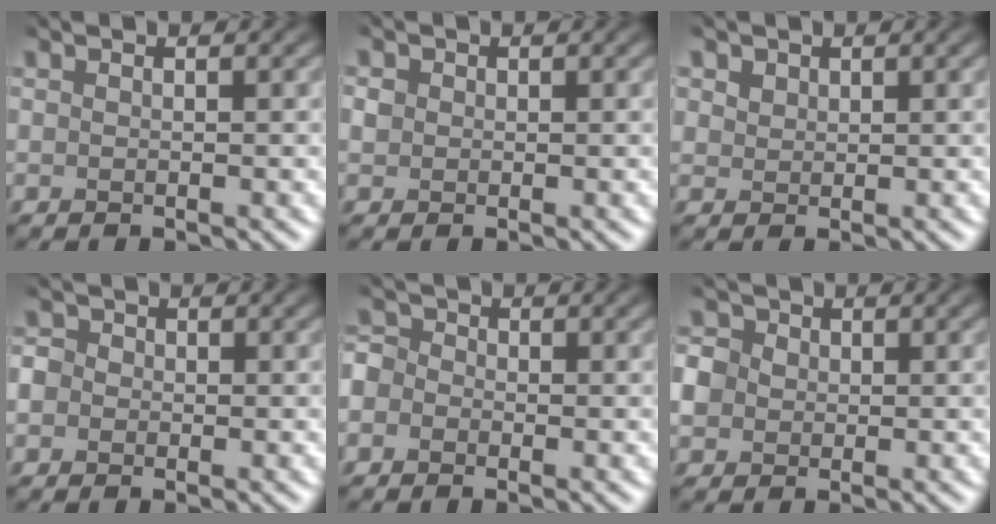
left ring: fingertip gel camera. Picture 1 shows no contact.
{"total": 2.4, "force": [-1.2, -0.7, -1.9], "torque": [0.009, -0.012, -0.004]}
{"total": 2.0, "force": [-0.5, -0.8, -1.8], "torque": [0.004, -0.015, 0.014]}
{"total": 2.8, "force": [-2.0, 0.1, -1.9], "torque": [0.011, -0.016, -0.024]}
{"total": 3.6, "force": [-2.8, 0.0, -2.2], "torque": [0.022, -0.015, -0.039]}
{"total": 2.5, "force": [-1.8, 0.6, -1.7], "torque": [0.006, -0.015, -0.017]}